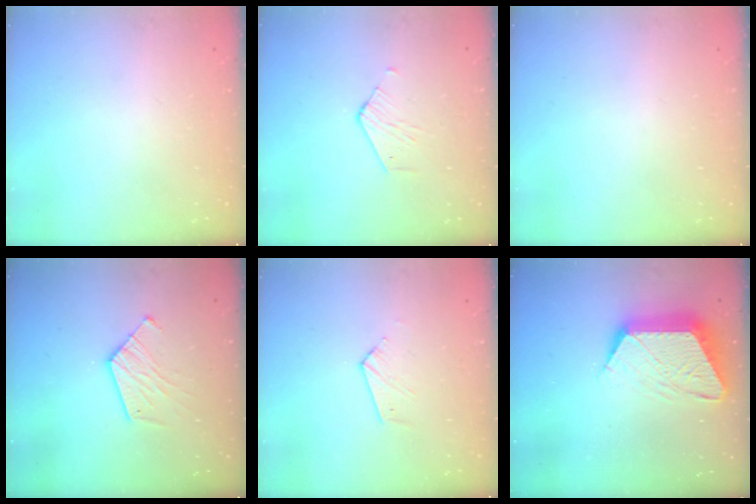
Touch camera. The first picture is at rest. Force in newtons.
{"total": 2.5, "press": 2.5, "slide": 0.2}
{"total": 0.0}
{"total": 9.8, "press": 9.7, "slide": 0.6}
{"total": 4.0, "press": 4.0, "slide": 0.4}
{"total": 14.1, "press": 14.1, "slide": 0.9}